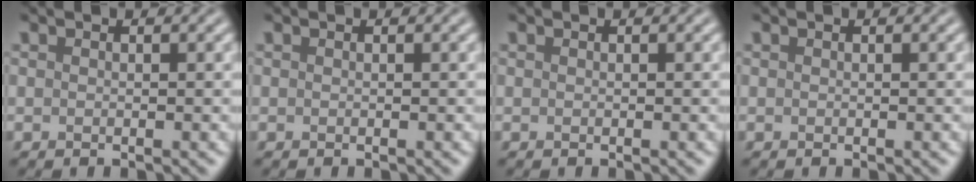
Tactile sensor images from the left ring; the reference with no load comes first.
{"total": 0.0}
{"total": 0.0}
{"total": 0.0}